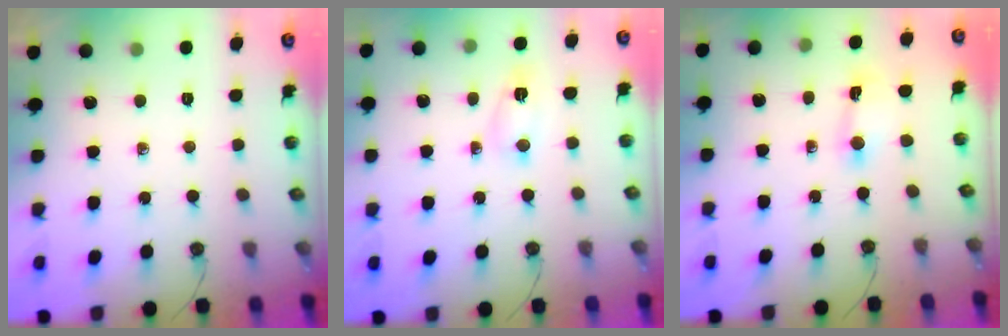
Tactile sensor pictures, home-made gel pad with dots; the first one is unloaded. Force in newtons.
{"total": 3.0, "press": 2.9, "slide": 0.6}
{"total": 1.9, "press": 1.9, "slide": 0.4}